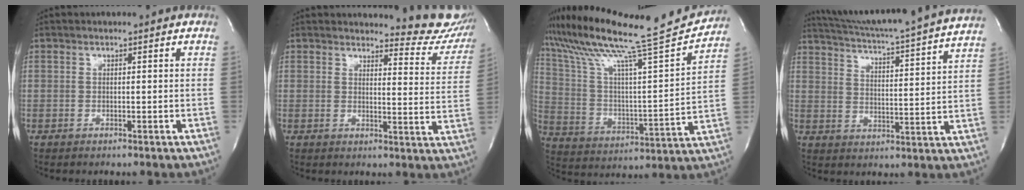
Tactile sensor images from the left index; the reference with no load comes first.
{"total": 11.7, "force": [11.4, 2.5, 1.6], "torque": [0.009, -0.066, 0.101]}
{"total": 22.0, "force": [20.0, -1.2, 9.1], "torque": [-0.177, -0.047, 0.313]}
{"total": 22.8, "force": [21.1, -1.4, 8.6], "torque": [-0.148, -0.046, 0.279]}